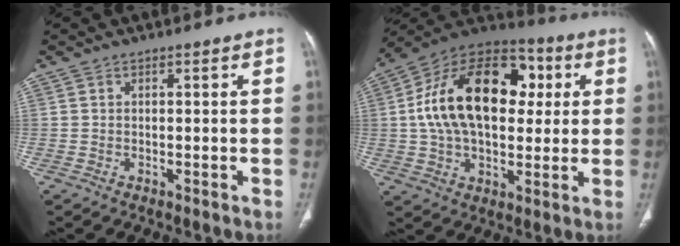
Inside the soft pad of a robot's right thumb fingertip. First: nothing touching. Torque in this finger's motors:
{"motor_torque": [2.27, 2.61, 2.10, 0.21, 0.29]}